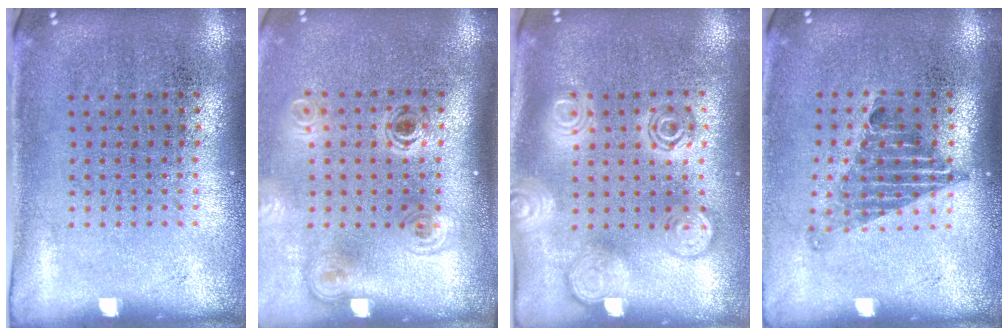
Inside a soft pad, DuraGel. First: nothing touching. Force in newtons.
{"total": 2.0, "press": 1.3, "slide": 1.5}
{"total": 2.0, "press": 2.0, "slide": 0.2}
{"total": 1.3, "press": 1.0, "slide": 0.9}